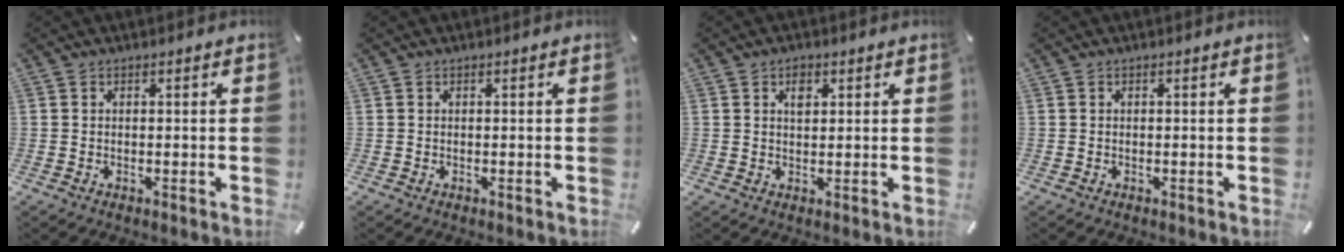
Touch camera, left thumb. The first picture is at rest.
{"total": 0.0}
{"total": 2.7, "force": [1.2, 1.8, 1.6], "torque": [-0.020, -0.004, 0.018]}
{"total": 0.0}